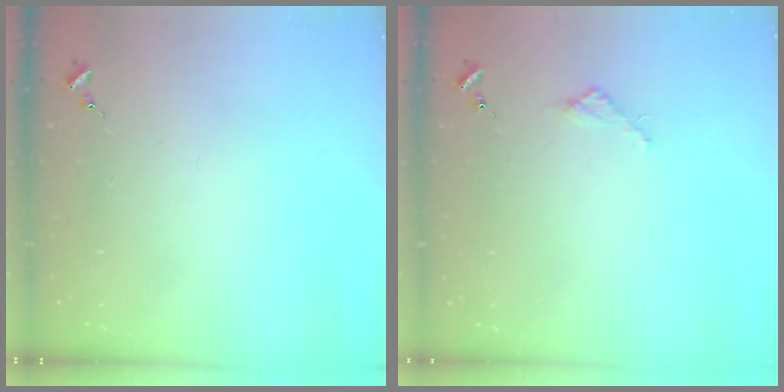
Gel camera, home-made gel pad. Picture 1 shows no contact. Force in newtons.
{"total": 2.4, "press": 2.3, "slide": 0.3}